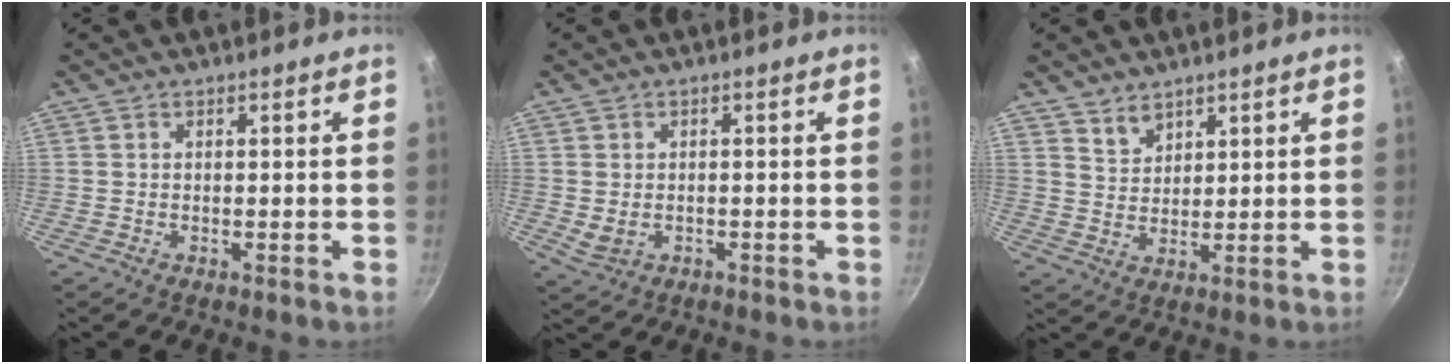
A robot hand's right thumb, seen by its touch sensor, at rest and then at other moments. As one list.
[{"total": 2.8, "force": [-0.5, 2.2, 1.6], "torque": [-0.028, 0.001, -0.002]}, {"total": 3.9, "force": [3.0, 2.2, 1.2], "torque": [-0.013, -0.014, 0.061]}]